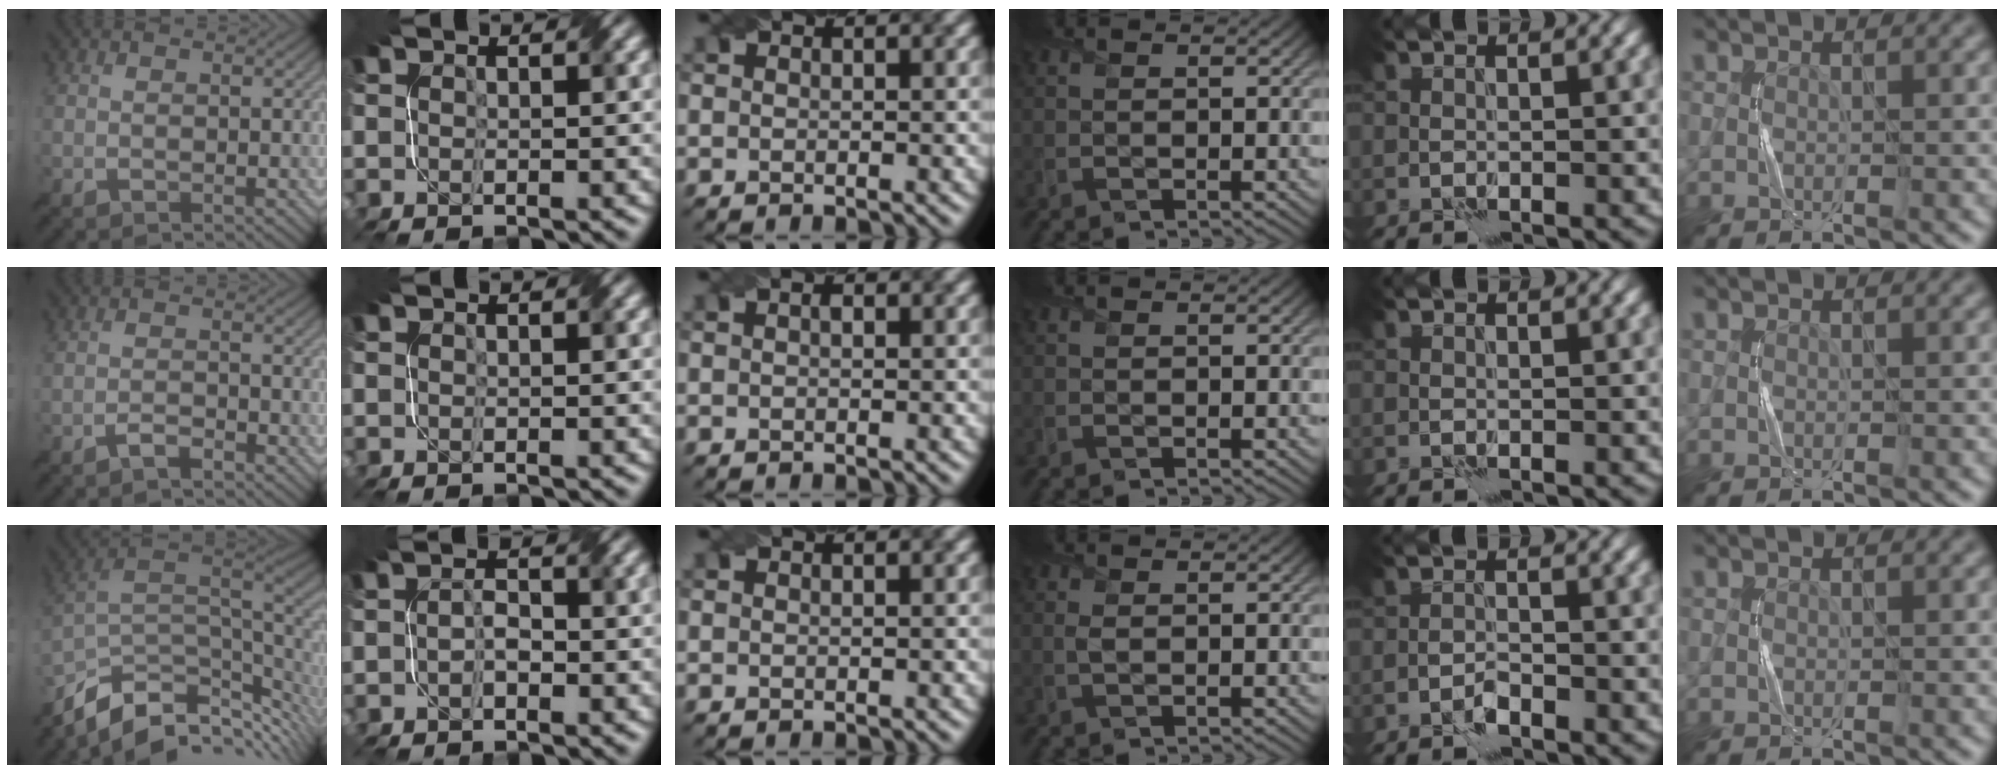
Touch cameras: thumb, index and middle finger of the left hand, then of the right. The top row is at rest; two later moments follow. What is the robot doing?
{"motion": "twist", "object": "screw"}